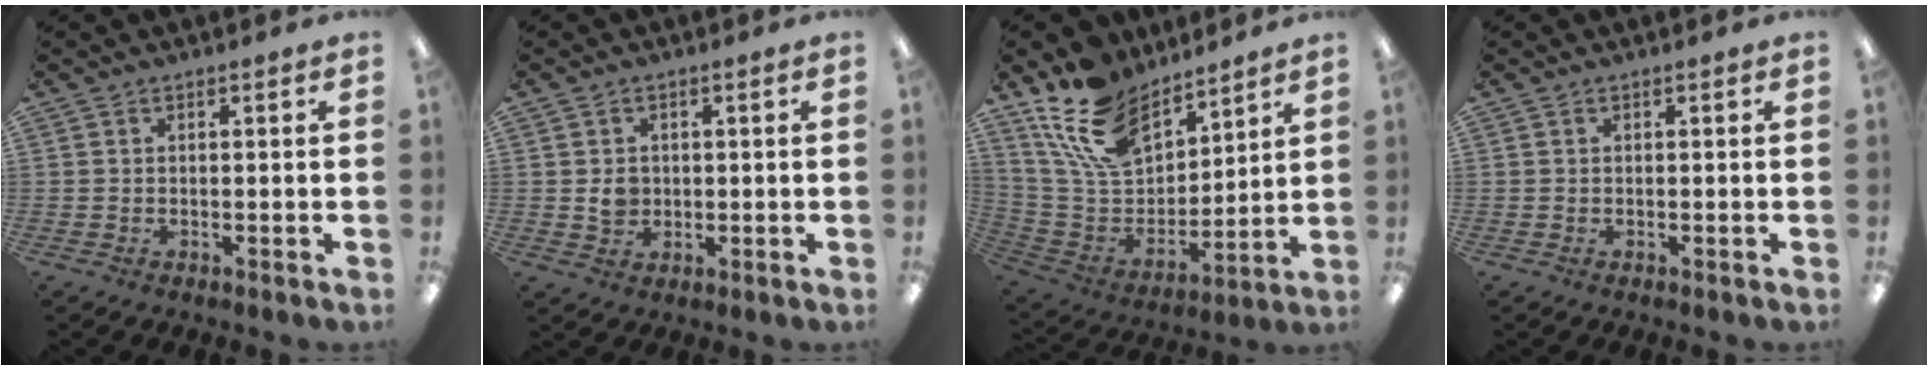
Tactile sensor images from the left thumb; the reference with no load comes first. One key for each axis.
{"total": 3.5, "fx": 0.5, "fy": 3.0, "fz": 1.7, "tx": -0.018, "ty": 0.000, "tz": 0.006}
{"total": 18.3, "fx": 12.5, "fy": 10.2, "fz": 8.6, "tx": -0.188, "ty": -0.055, "tz": 0.239}
{"total": 0.0}